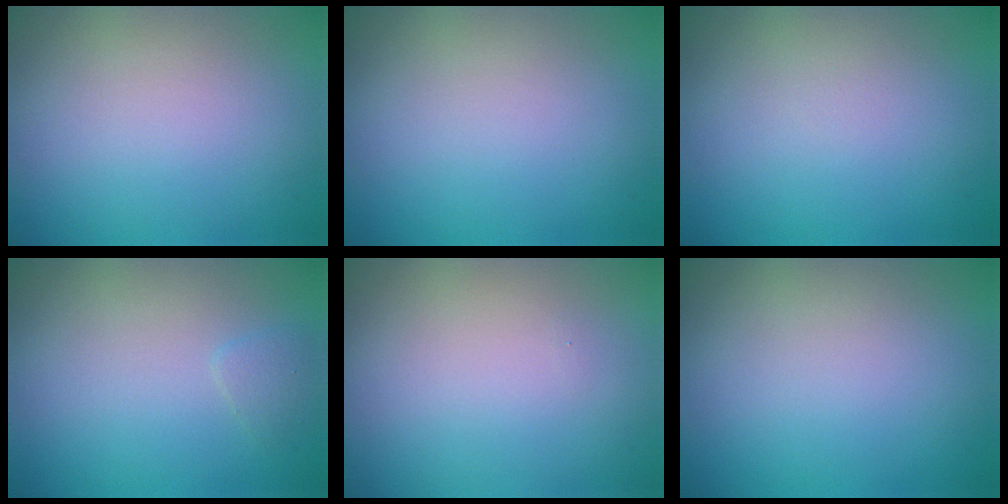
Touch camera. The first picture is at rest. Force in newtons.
{"total": 0.0}
{"total": 0.0}
{"total": 0.7, "press": 0.7, "slide": 0.1}
{"total": 0.0}
{"total": 0.0}